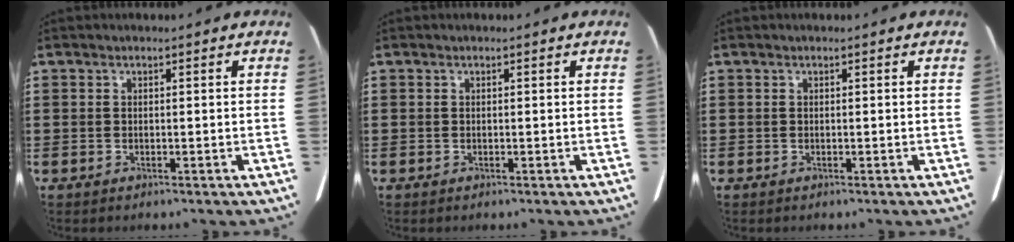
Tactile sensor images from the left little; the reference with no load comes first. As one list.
[{"total": 0.0}, {"total": 0.0}]